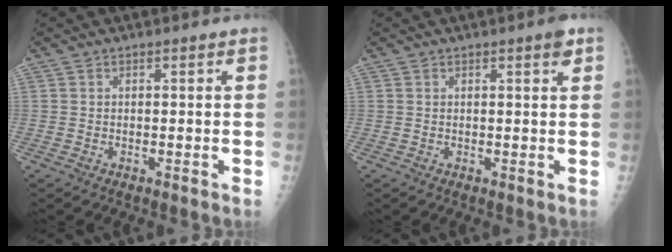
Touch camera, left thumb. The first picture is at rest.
{"total": 2.0, "force": [1.2, 0.3, 1.6], "torque": [-0.023, -0.004, 0.013]}